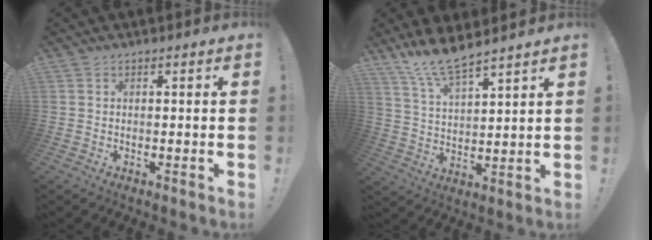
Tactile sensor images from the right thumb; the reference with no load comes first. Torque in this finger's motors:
{"motor_torque": [0.82, -0.78, 0.28, -0.17, -0.02]}